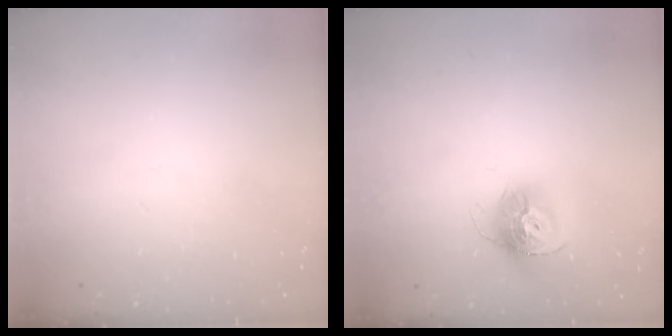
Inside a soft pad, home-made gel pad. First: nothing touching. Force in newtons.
{"total": 13.2, "press": 13.1, "slide": 1.3}